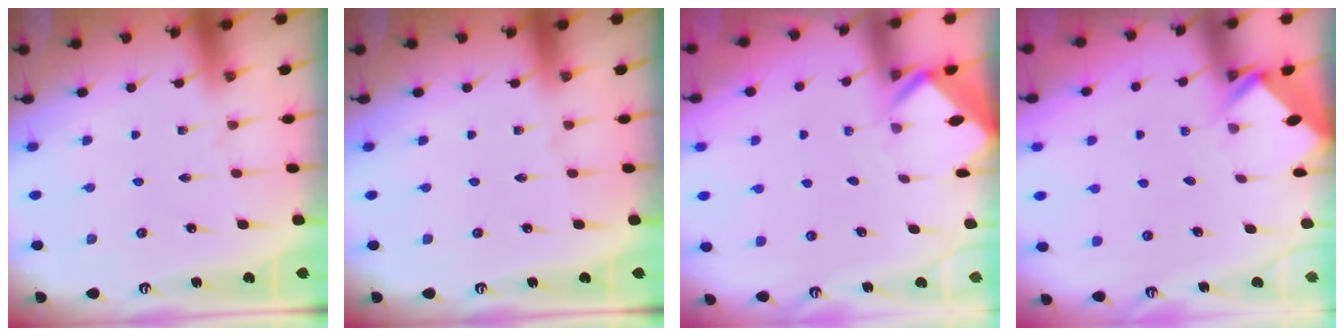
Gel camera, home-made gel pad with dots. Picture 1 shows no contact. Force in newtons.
{"total": 0.0}
{"total": 2.9, "press": 2.9, "slide": 0.2}
{"total": 2.5, "press": 2.5, "slide": 0.2}